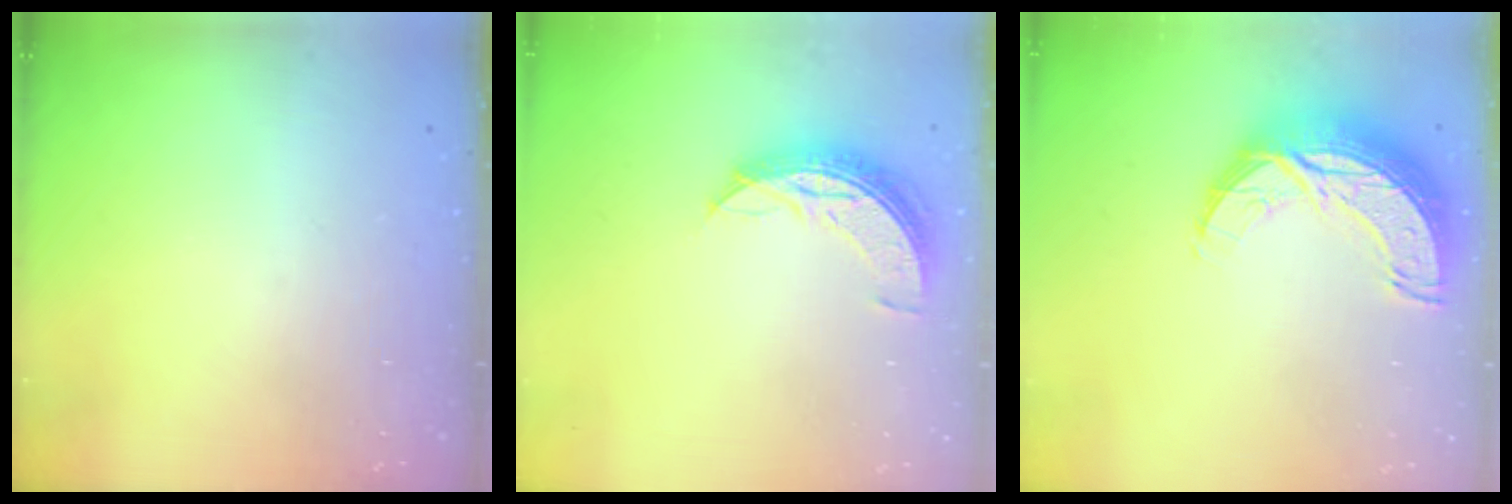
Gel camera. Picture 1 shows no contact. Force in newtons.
{"total": 8.2, "press": 8.1, "slide": 0.3}
{"total": 12.4, "press": 12.4, "slide": 0.9}